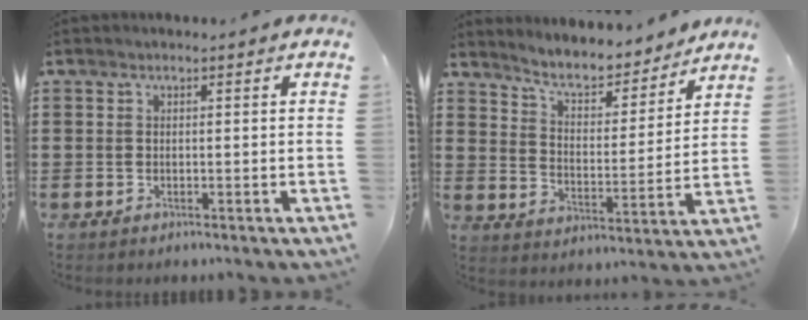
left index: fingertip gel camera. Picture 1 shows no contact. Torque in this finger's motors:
{"motor_torque": [0.91, -1.23, 0.37, 0.09]}